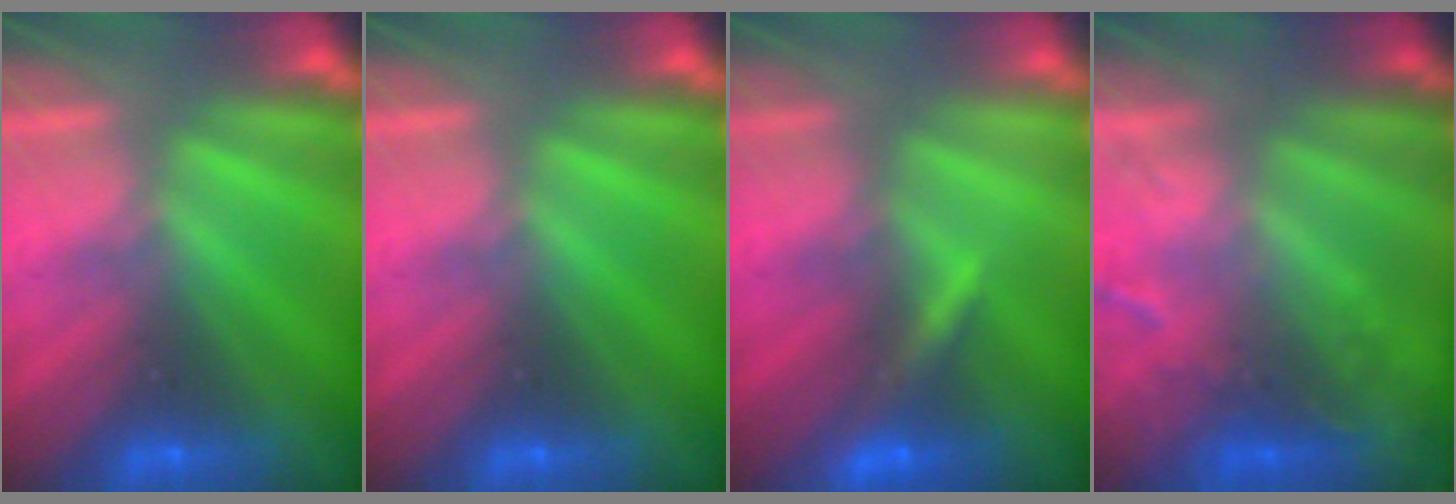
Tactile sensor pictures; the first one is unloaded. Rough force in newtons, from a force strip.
{"total": 0.0}
{"total": 3.7}
{"total": 2.1}